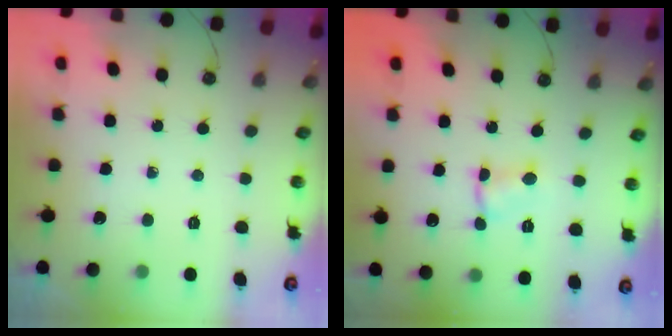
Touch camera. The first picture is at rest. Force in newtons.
{"total": 1.8, "press": 1.8, "slide": 0.3}